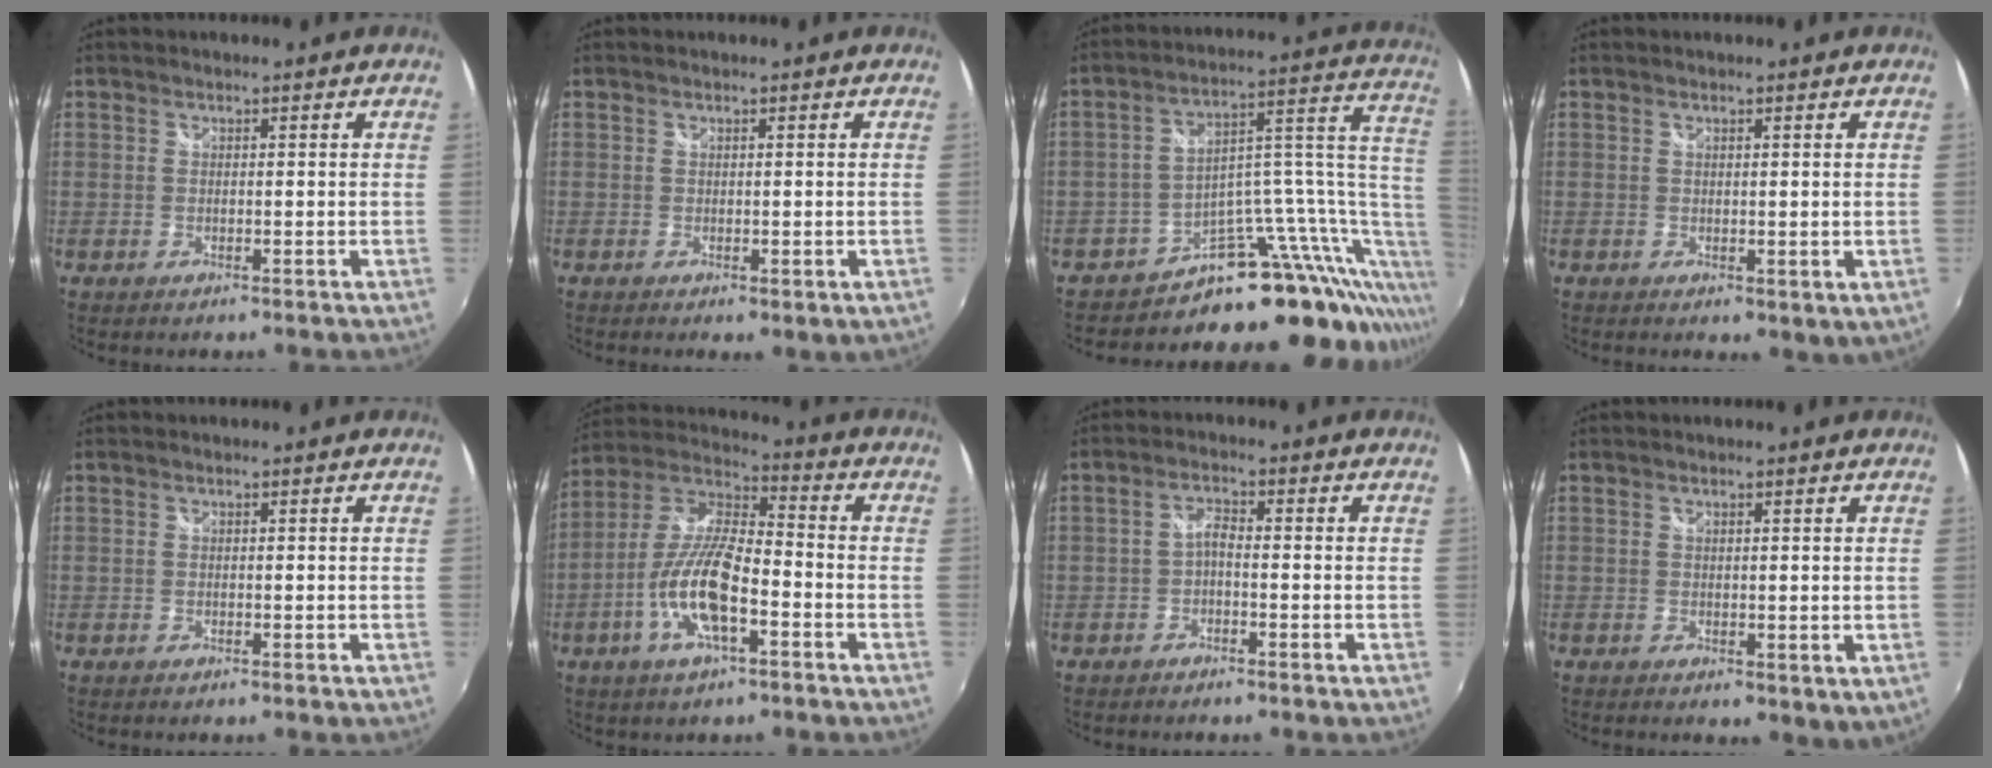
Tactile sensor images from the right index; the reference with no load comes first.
{"total": 1.9, "force": [-0.4, 0.6, 1.7], "torque": [-0.023, -0.008, -0.004]}
{"total": 18.4, "force": [-9.7, 9.3, 12.5], "torque": [-0.126, 0.031, -0.159]}
{"total": 2.0, "force": [0.9, 0.9, 1.6], "torque": [-0.021, -0.009, 0.015]}
{"total": 0.0}
{"total": 13.9, "force": [-5.2, 4.2, 12.2], "torque": [-0.253, -0.003, -0.103]}
{"total": 2.0, "force": [-1.2, 0.7, 1.5], "torque": [-0.036, 0.006, -0.024]}
{"total": 2.4, "force": [1.2, 1.2, 1.8], "torque": [-0.022, -0.009, 0.020]}